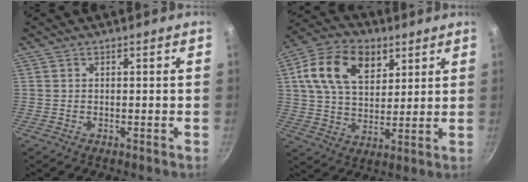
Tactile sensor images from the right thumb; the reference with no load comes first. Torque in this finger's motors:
{"motor_torque": [-0.73, 1.27, 0.31, -0.16, 0.22]}